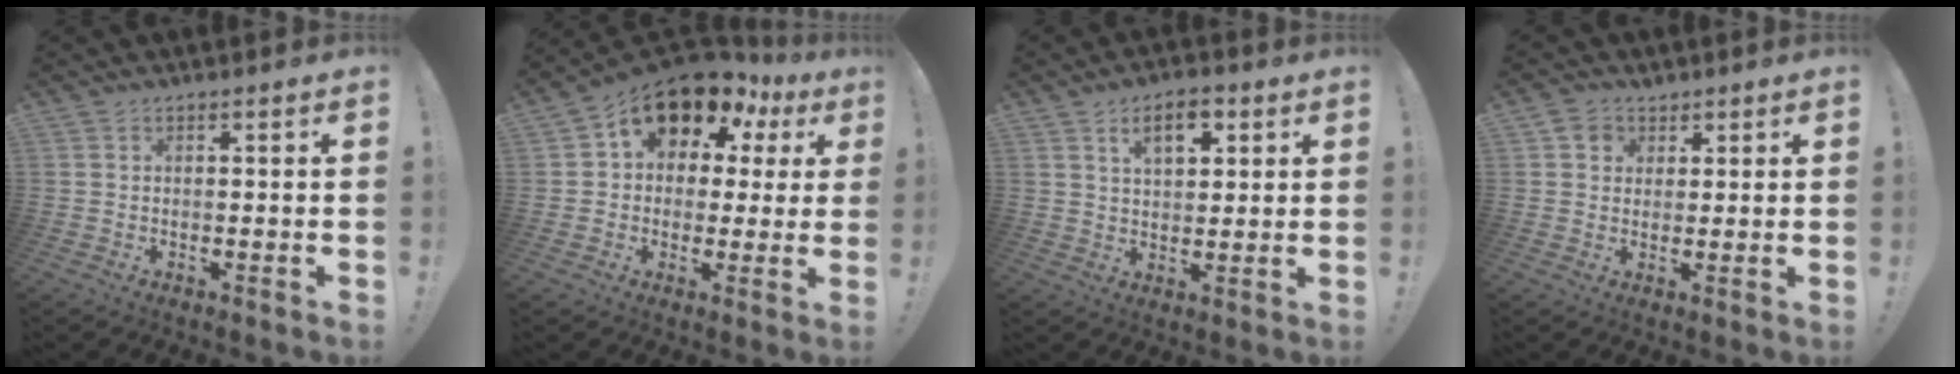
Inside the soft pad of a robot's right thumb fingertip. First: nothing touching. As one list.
[{"total": 12.6, "force": [8.5, 6.8, 6.2], "torque": [-0.095, -0.067, 0.151]}, {"total": 8.1, "force": [3.9, 4.2, 5.7], "torque": [-0.079, -0.005, 0.065]}, {"total": 4.4, "force": [2.4, 3.6, 0.8], "torque": [-0.006, -0.006, 0.044]}]